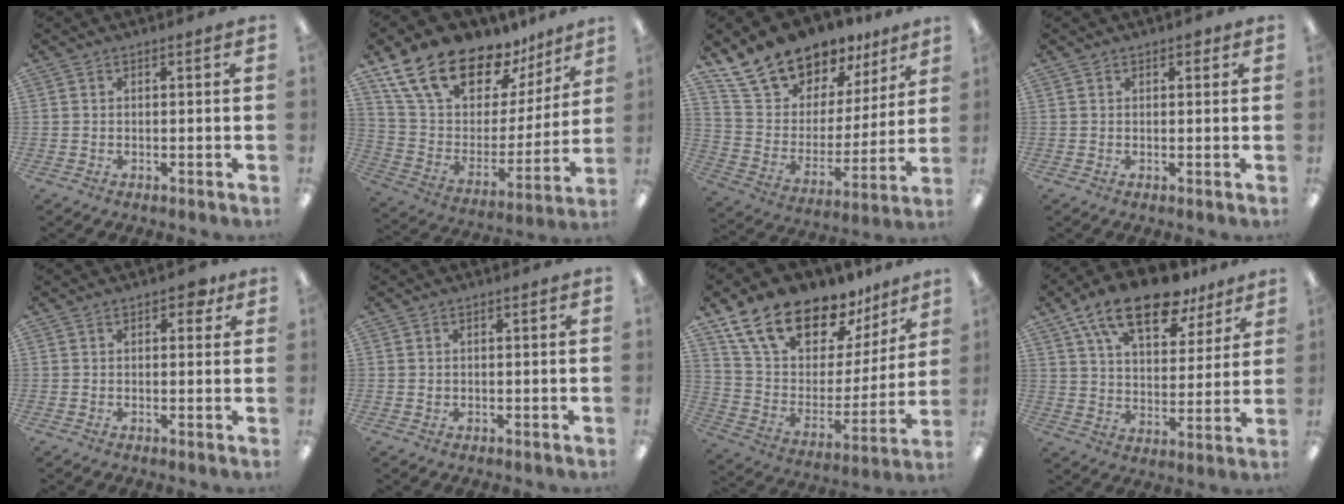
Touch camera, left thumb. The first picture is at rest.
{"total": 20.7, "force": [16.2, 9.4, 8.8], "torque": [-0.167, -0.113, 0.293]}
{"total": 16.0, "force": [13.9, 7.4, 3.0], "torque": [-0.083, -0.110, 0.261]}
{"total": 1.3, "force": [0.7, 0.9, 0.6], "torque": [-0.004, -0.001, 0.011]}
{"total": 3.4, "force": [1.8, 1.9, 2.2], "torque": [-0.022, -0.002, 0.025]}
{"total": 0.6, "force": [0.1, 0.6, 0.1], "torque": [-0.002, 0.003, 0.001]}
{"total": 19.2, "force": [15.3, 8.8, 7.7], "torque": [-0.146, -0.108, 0.276]}
{"total": 17.5, "force": [12.0, 7.9, 10.0], "torque": [-0.169, -0.057, 0.210]}